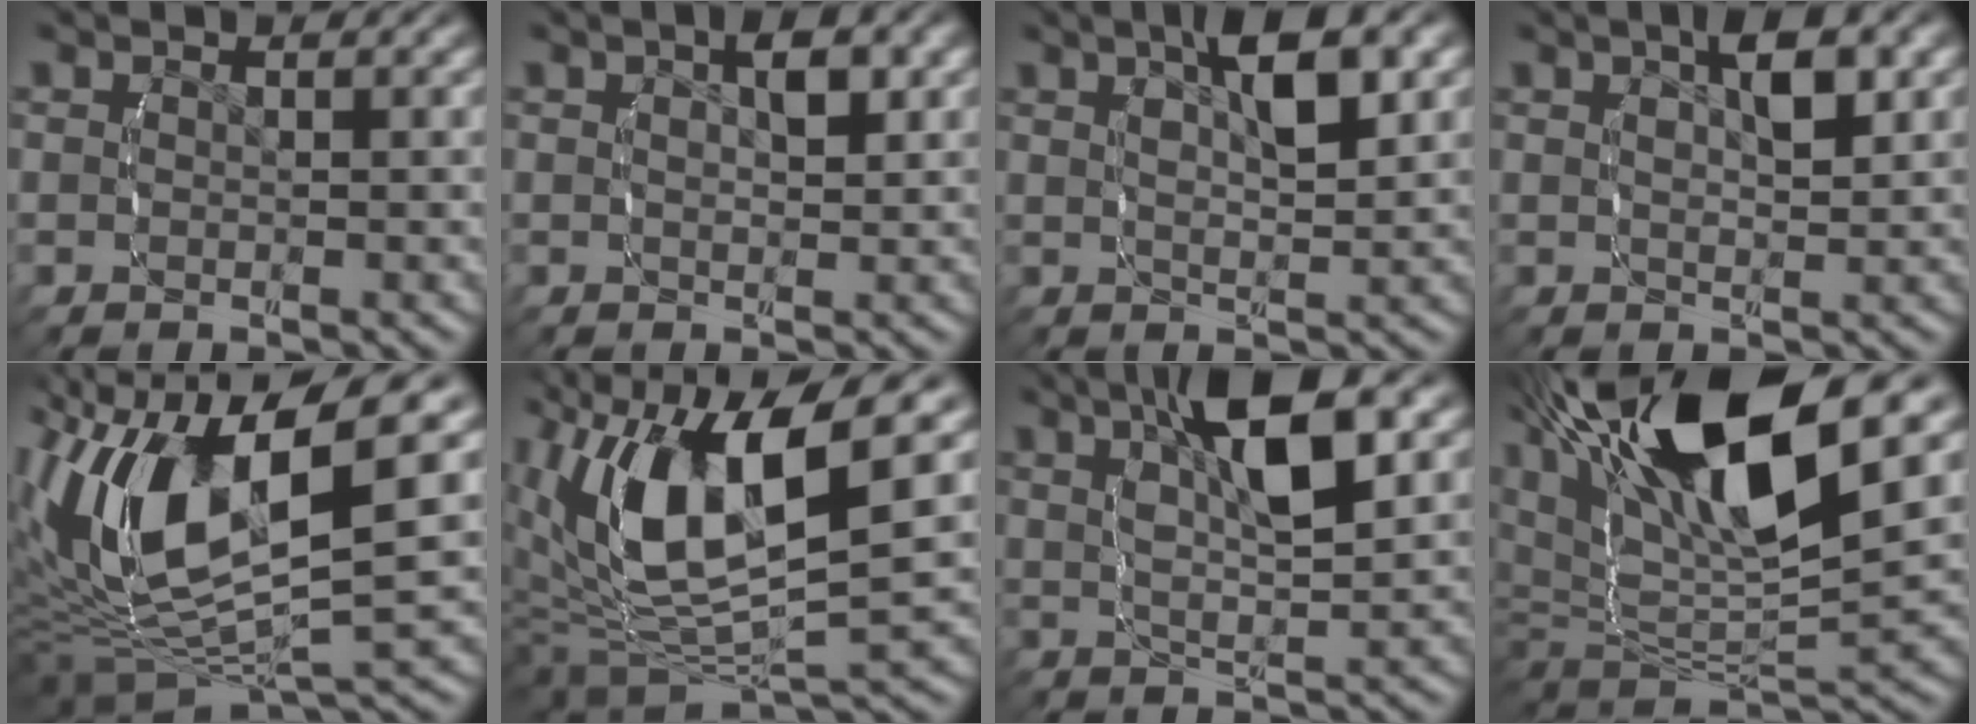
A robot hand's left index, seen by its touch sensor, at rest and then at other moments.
{"total": 1.1, "force": [0.1, 0.9, 0.7], "torque": [-0.010, 0.009, -0.006]}
{"total": 3.5, "force": [1.3, 1.4, 2.9], "torque": [-0.057, 0.011, 0.018]}
{"total": 2.1, "force": [0.7, 1.1, 1.7], "torque": [-0.030, 0.012, 0.006]}
{"total": 13.5, "force": [-1.2, 9.0, 10.0], "torque": [-0.237, -0.029, -0.009]}
{"total": 12.1, "force": [-0.7, 8.2, 8.8], "torque": [-0.212, -0.036, 0.007]}
{"total": 6.8, "force": [2.3, 2.6, 5.8], "torque": [-0.116, 0.022, 0.028]}
{"total": 14.6, "force": [3.5, 8.8, 11.1], "torque": [-0.230, 0.005, 0.049]}